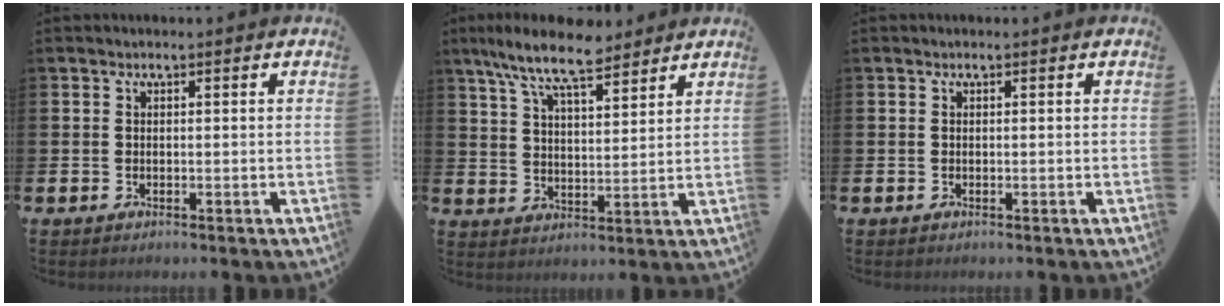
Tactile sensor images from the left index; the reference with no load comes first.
{"total": 9.3, "force": [8.1, 1.9, 4.2], "torque": [-0.102, -0.027, 0.148]}
{"total": 0.0}